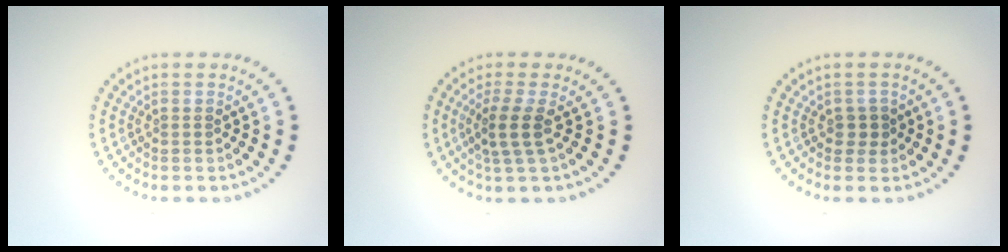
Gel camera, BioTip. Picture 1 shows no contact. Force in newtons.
{"total": 2.5, "press": 1.9, "slide": 1.6}
{"total": 1.2, "press": 1.1, "slide": 0.5}